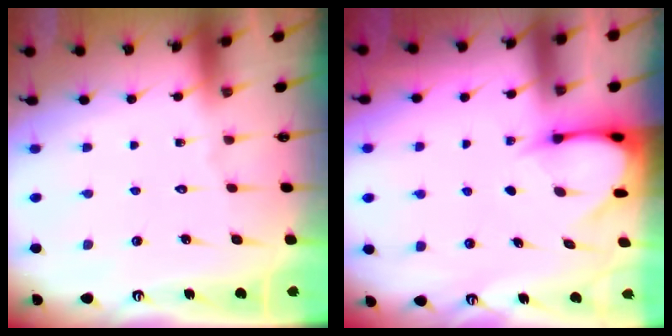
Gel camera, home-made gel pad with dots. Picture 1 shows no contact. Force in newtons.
{"total": 4.0, "press": 4.0, "slide": 0.4}